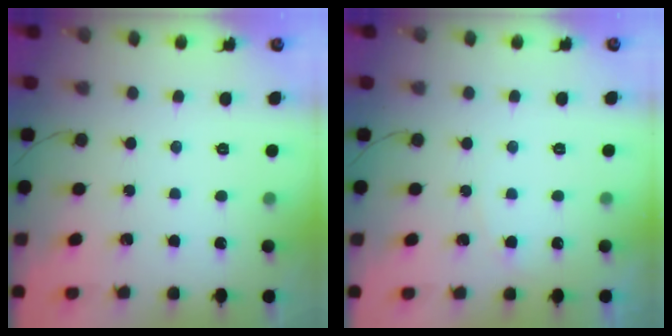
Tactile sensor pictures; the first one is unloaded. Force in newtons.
{"total": 2.7, "press": 2.7, "slide": 0.2}